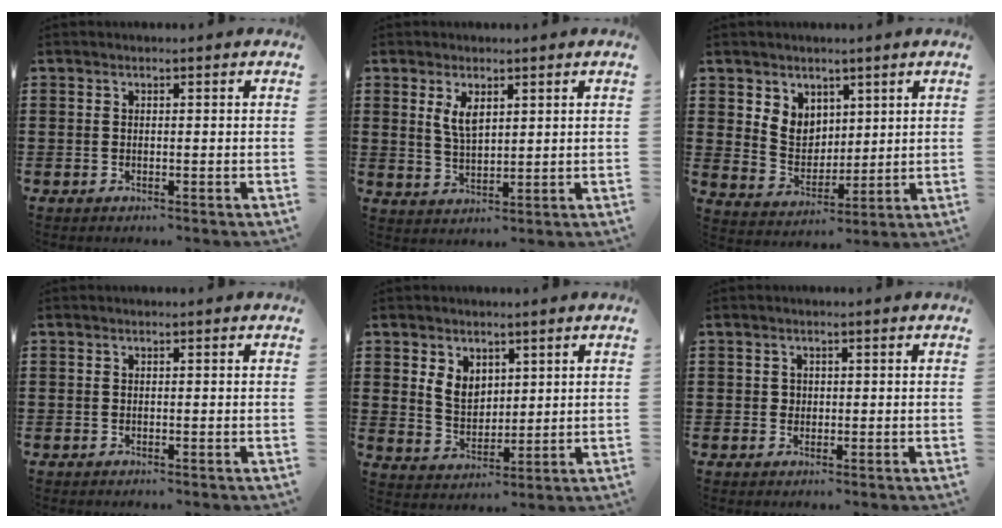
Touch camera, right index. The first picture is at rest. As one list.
[{"total": 3.8, "force": [1.9, 1.9, 2.7], "torque": [-0.050, 0.002, 0.032]}, {"total": 5.7, "force": [3.1, 4.7, 1.0], "torque": [-0.038, 0.004, 0.057]}, {"total": 0.0}, {"total": 4.9, "force": [2.2, 3.7, 2.3], "torque": [-0.051, 0.009, 0.039]}, {"total": 1.0, "force": [0.3, 0.9, 0.2], "torque": [-0.007, 0.004, 0.006]}]